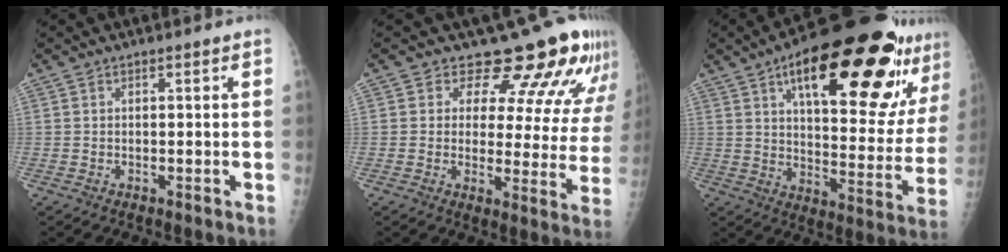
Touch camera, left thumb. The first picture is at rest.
{"total": 16.4, "force": [13.3, 6.9, 6.7], "torque": [-0.028, -0.078, 0.143]}
{"total": 30.7, "force": [16.8, 10.3, 23.5], "torque": [-0.304, -0.034, 0.246]}